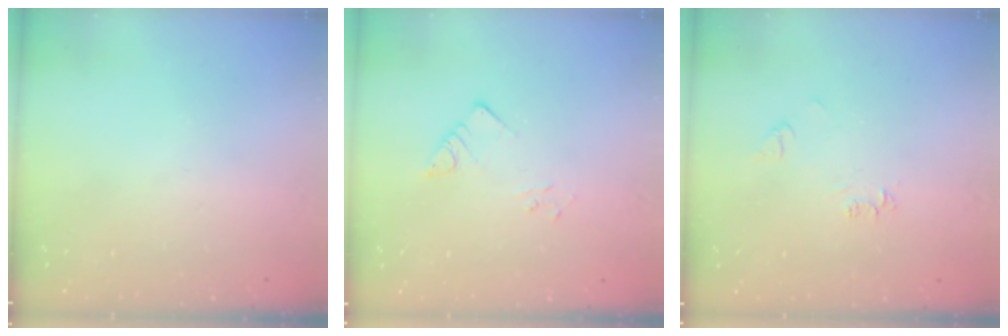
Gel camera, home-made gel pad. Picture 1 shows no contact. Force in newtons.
{"total": 2.2, "press": 2.2, "slide": 0.2}
{"total": 4.3, "press": 4.3, "slide": 0.5}